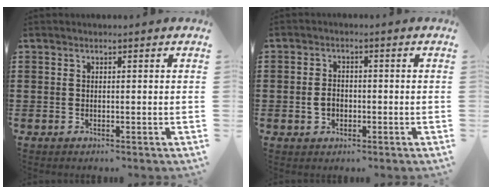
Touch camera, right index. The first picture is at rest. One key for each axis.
{"total": 2.5, "fx": -0.6, "fy": 1.9, "fz": 1.6, "tx": -0.033, "ty": 0.003, "tz": -0.014}